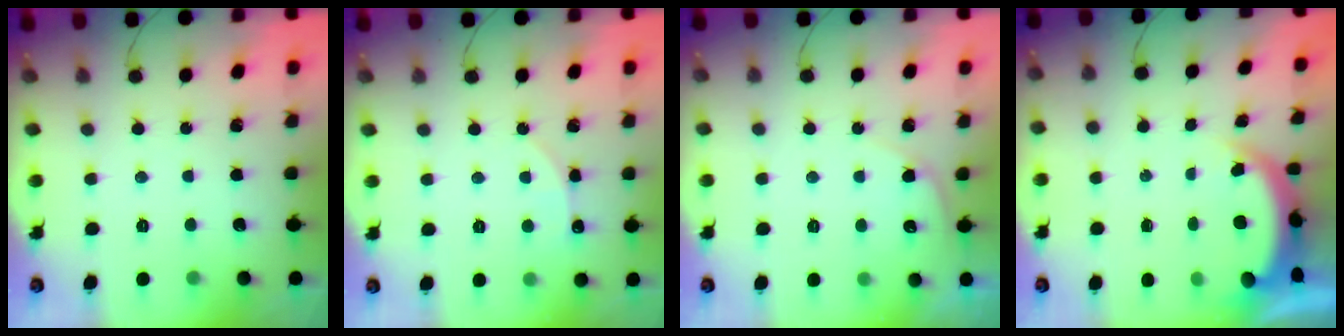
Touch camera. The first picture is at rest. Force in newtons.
{"total": 2.7, "press": 2.7, "slide": 0.4}
{"total": 3.8, "press": 3.8, "slide": 0.4}
{"total": 4.6, "press": 4.5, "slide": 0.2}